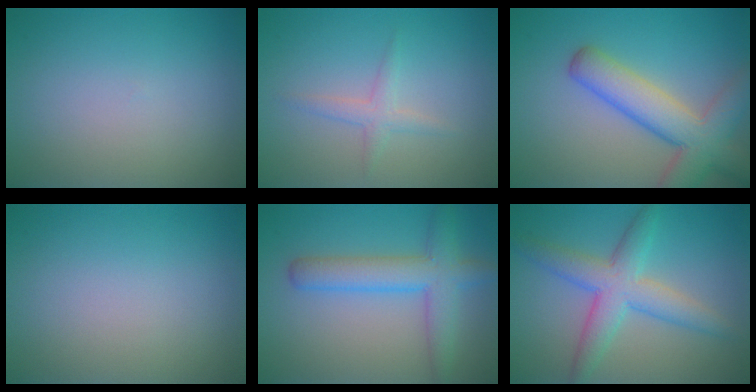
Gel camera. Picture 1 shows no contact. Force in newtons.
{"total": 1.5, "press": 1.5, "slide": 0.1}
{"total": 7.3, "press": 7.2, "slide": 0.4}
{"total": 0.0}
{"total": 4.9, "press": 4.9, "slide": 0.3}
{"total": 5.2, "press": 5.2, "slide": 0.1}